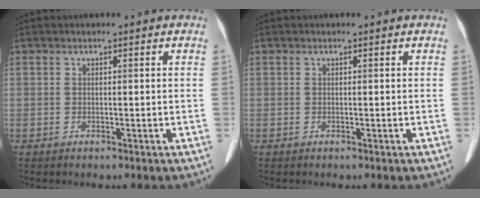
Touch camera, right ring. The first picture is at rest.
{"total": 0.0}